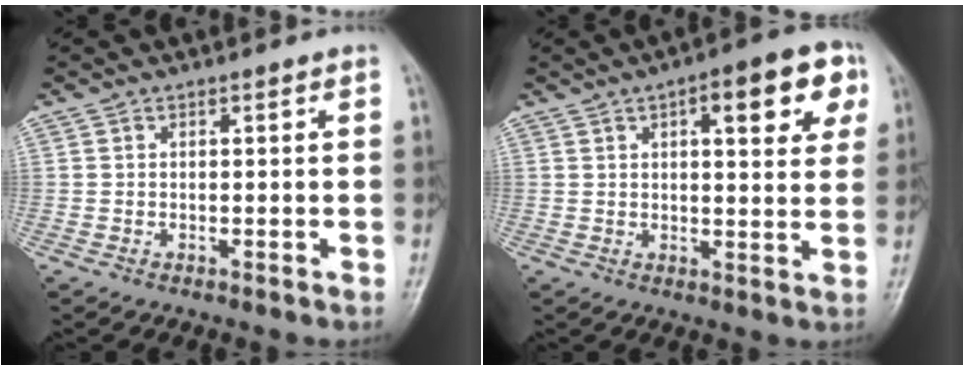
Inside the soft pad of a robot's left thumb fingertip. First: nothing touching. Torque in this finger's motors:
{"motor_torque": [0.24, 0.18, 0.27, 0.05, 0.15]}